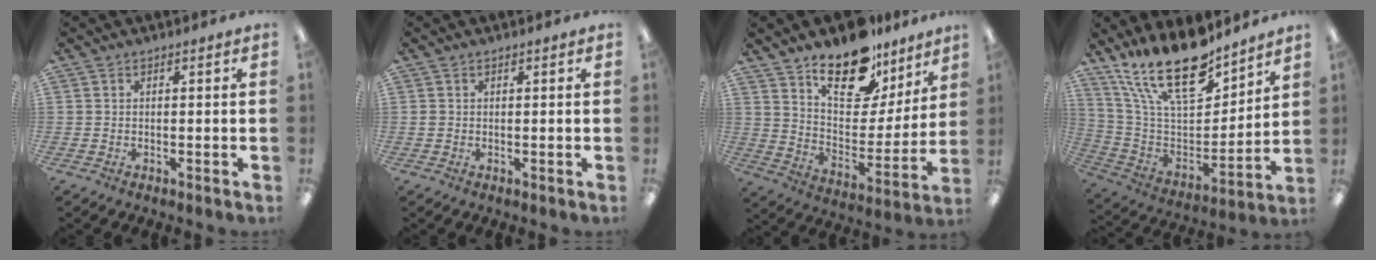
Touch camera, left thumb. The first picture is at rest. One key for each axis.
{"total": 0.6, "fx": 0.1, "fy": 0.5, "fz": 0.3, "tx": -0.007, "ty": 0.004, "tz": 0.001}
{"total": 18.2, "fx": 13.4, "fy": 8.8, "fz": 8.7, "tx": -0.138, "ty": -0.093, "tz": 0.235}
{"total": 21.7, "fx": 16.0, "fy": 8.5, "fz": 12.0, "tx": -0.238, "ty": -0.102, "tz": 0.286}